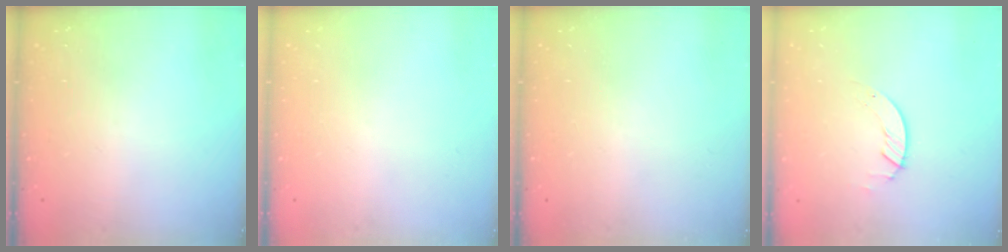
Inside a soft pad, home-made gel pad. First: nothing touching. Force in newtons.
{"total": 0.0}
{"total": 0.0}
{"total": 1.3, "press": 1.3, "slide": 0.2}